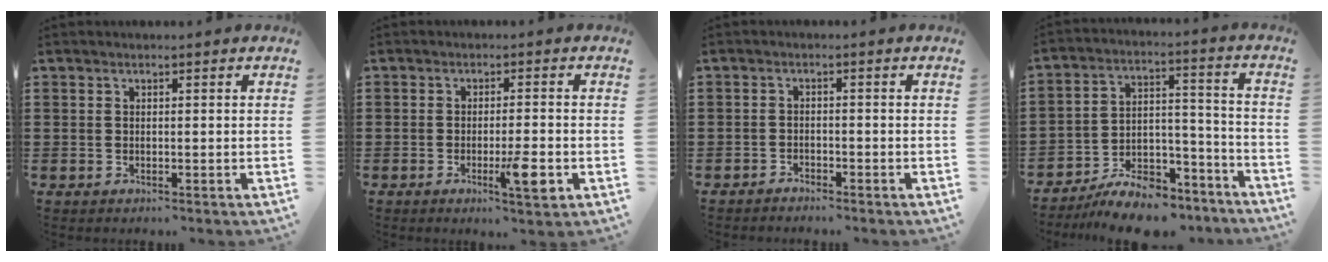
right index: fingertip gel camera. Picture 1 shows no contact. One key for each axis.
{"total": 5.6, "fx": -2.0, "fy": 0.8, "fz": 5.1, "tx": -0.094, "ty": -0.015, "tz": -0.034}
{"total": 1.3, "fx": -1.3, "fy": 0.2, "fz": 0.1, "tx": -0.008, "ty": 0.001, "tz": -0.028}
{"total": 9.9, "fx": -8.6, "fy": 3.3, "fz": 3.5, "tx": -0.045, "ty": 0.043, "tz": -0.156}